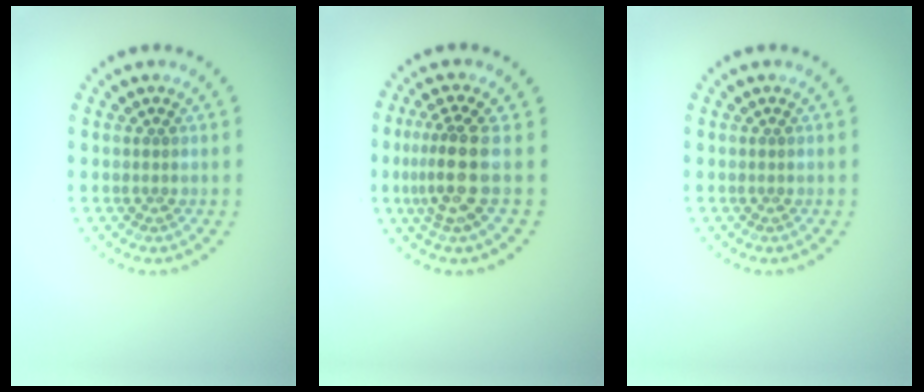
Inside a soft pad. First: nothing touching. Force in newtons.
{"total": 3.5, "press": 2.5, "slide": 2.5}
{"total": 0.0}